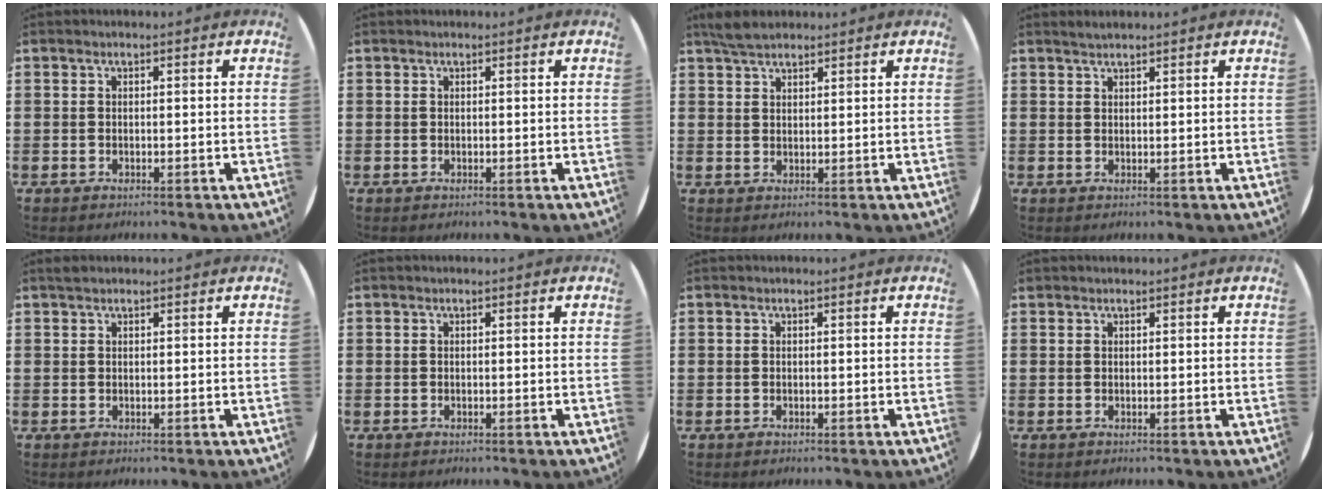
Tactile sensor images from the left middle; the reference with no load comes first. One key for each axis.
{"total": 0.0}
{"total": 3.7, "fx": 3.2, "fy": 1.3, "fz": 1.3, "tx": -0.024, "ty": -0.001, "tz": 0.059}
{"total": 1.2, "fx": 1.1, "fy": 0.0, "fz": 0.3, "tx": -0.005, "ty": 0.002, "tz": 0.021}
{"total": 0.7, "fx": 0.6, "fy": 0.3, "fz": 0.1, "tx": 0.004, "ty": -0.001, "tz": 0.010}
{"total": 0.0}
{"total": 0.0}
{"total": 0.0}